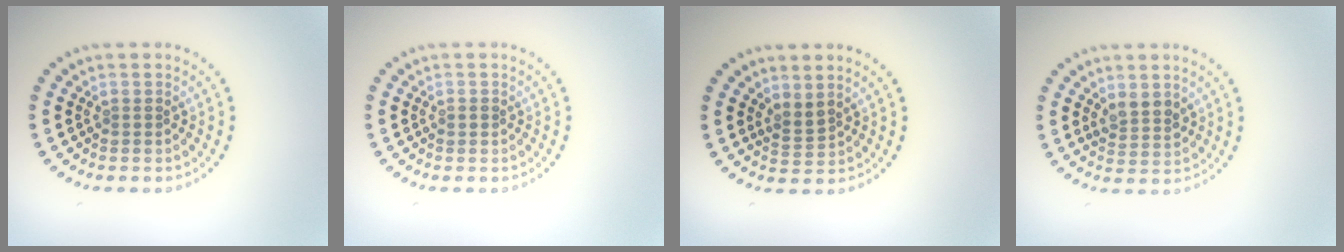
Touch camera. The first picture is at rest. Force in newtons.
{"total": 0.9, "press": 0.9, "slide": 0.1}
{"total": 1.7, "press": 1.3, "slide": 1.1}
{"total": 2.2, "press": 2.0, "slide": 0.8}